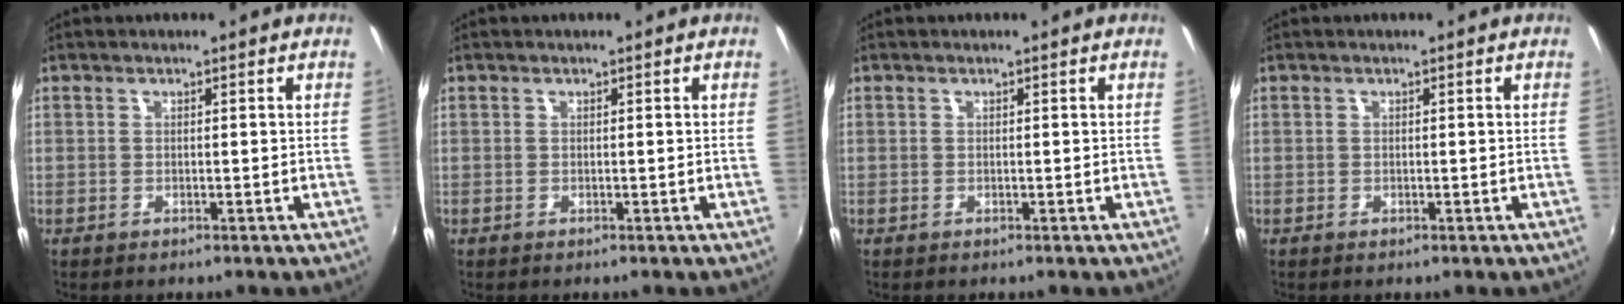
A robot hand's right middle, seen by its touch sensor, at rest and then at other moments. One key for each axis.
{"total": 0.0}
{"total": 0.0}
{"total": 0.0}